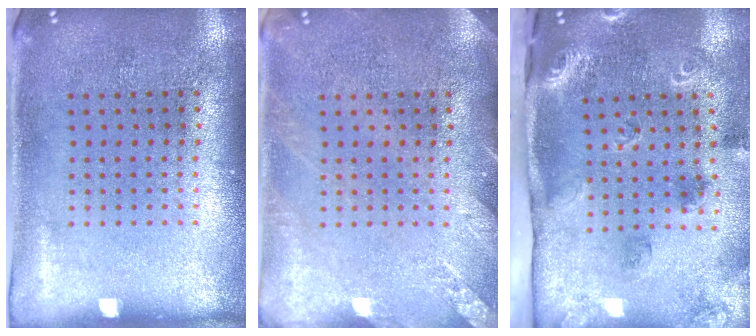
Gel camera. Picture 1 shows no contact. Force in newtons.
{"total": 1.9, "press": 1.9, "slide": 0.2}
{"total": 2.1, "press": 1.8, "slide": 1.1}